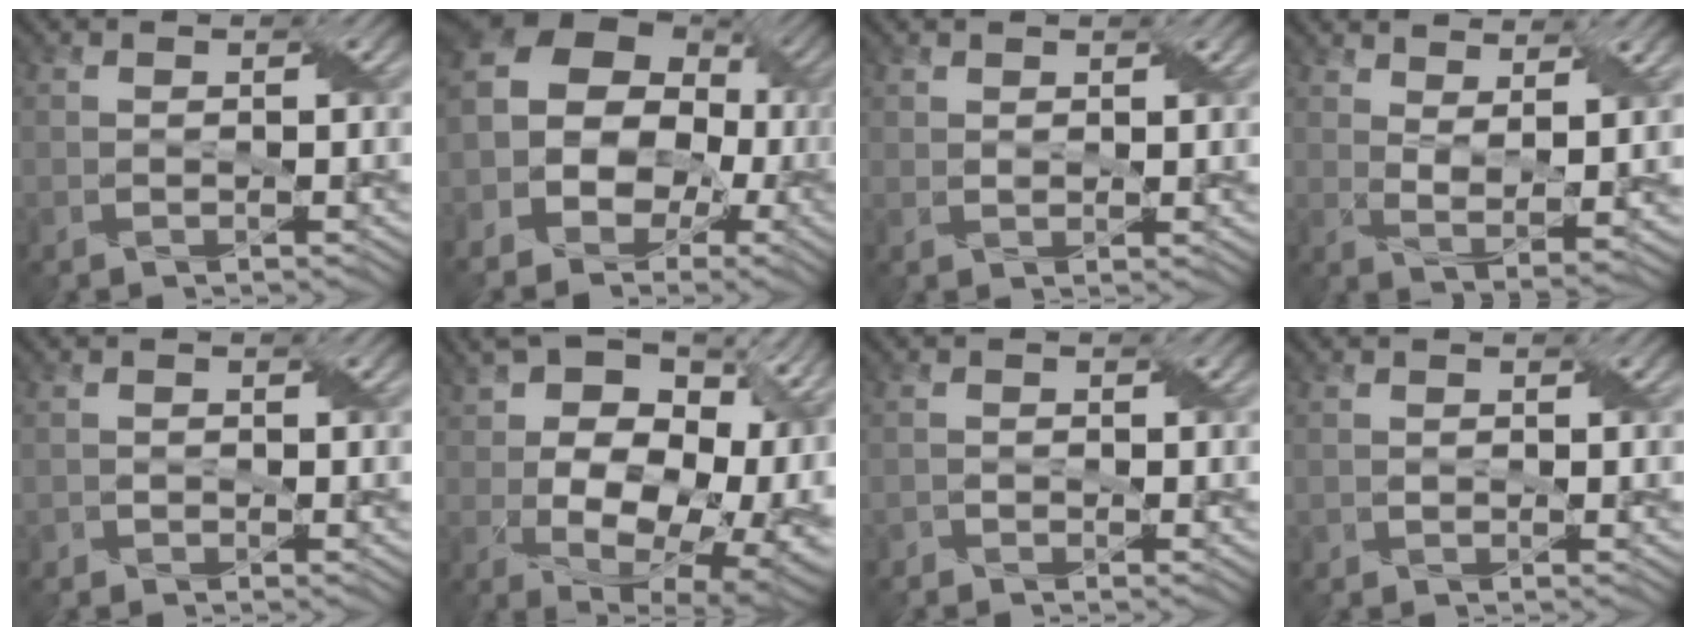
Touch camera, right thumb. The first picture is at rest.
{"total": 14.7, "force": [-2.4, 11.9, 8.2], "torque": [-0.174, -0.008, -0.060]}
{"total": 1.5, "force": [1.2, 0.8, 0.7], "torque": [-0.016, -0.001, 0.025]}
{"total": 6.3, "force": [4.3, 1.5, 4.3], "torque": [-0.083, -0.011, 0.081]}
{"total": 0.9, "force": [-0.3, 0.7, 0.3], "torque": [-0.005, -0.004, -0.005]}
{"total": 20.1, "force": [3.7, 12.7, 15.1], "torque": [-0.222, 0.014, 0.100]}
{"total": 1.0, "force": [-0.6, 0.7, 0.5], "torque": [-0.009, -0.002, -0.010]}
{"total": 0.9, "force": [0.2, 0.8, 0.5], "torque": [-0.011, -0.001, 0.006]}